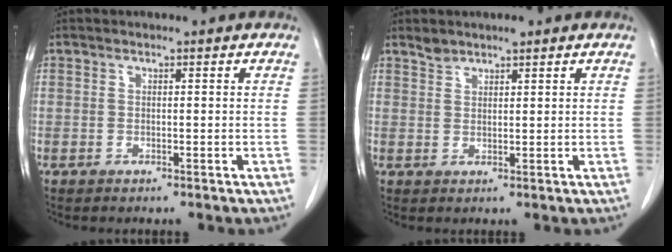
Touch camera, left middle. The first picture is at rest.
{"total": 2.0, "force": [1.8, 0.6, 0.7], "torque": [-0.014, 0.007, 0.032]}